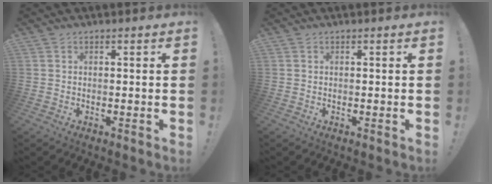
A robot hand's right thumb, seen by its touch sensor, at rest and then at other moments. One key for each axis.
{"total": 0.0}